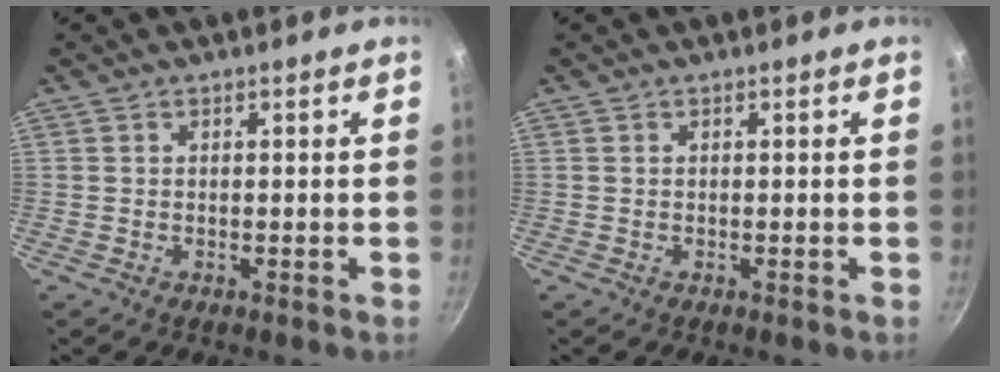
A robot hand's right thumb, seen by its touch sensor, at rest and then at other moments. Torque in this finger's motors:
{"motor_torque": [-0.14, -0.14, -0.24, -0.33, 0.00]}